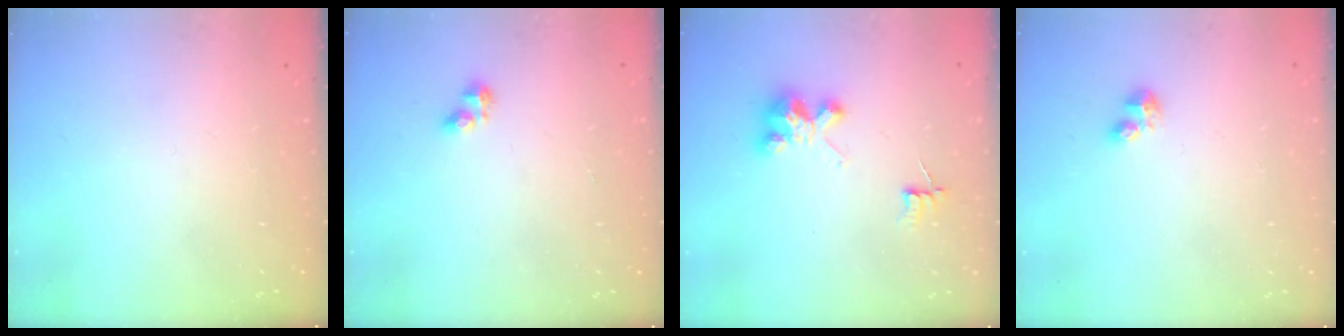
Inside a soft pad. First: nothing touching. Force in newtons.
{"total": 3.2, "press": 3.2, "slide": 0.5}
{"total": 4.6, "press": 4.6, "slide": 0.3}
{"total": 2.3, "press": 2.2, "slide": 0.5}